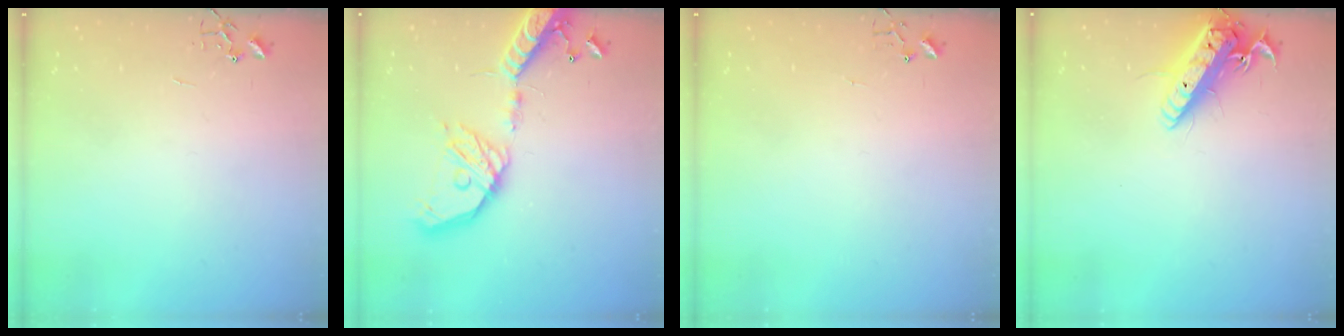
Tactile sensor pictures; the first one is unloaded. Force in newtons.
{"total": 20.9, "press": 20.5, "slide": 3.9}
{"total": 3.6, "press": 3.6, "slide": 0.4}
{"total": 16.4, "press": 16.1, "slide": 3.0}